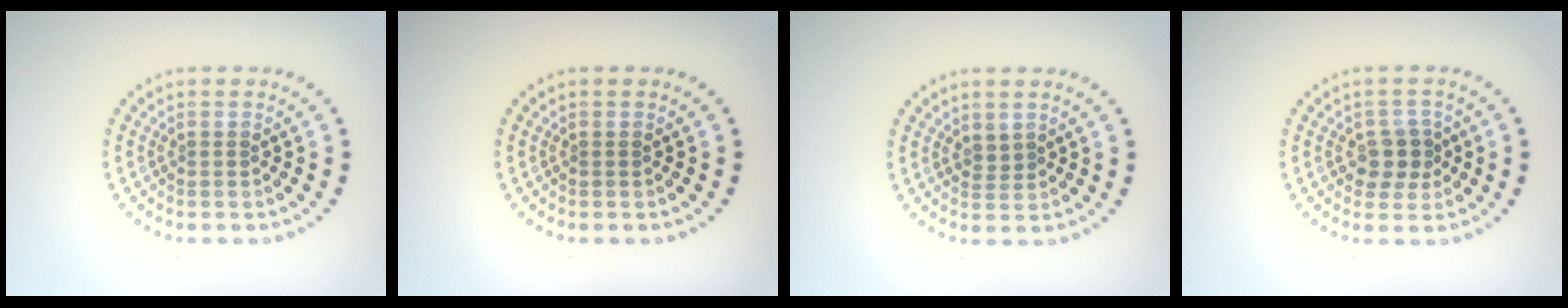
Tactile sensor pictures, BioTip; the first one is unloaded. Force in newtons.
{"total": 0.0}
{"total": 0.6, "press": 0.4, "slide": 0.5}
{"total": 2.7, "press": 2.5, "slide": 1.0}